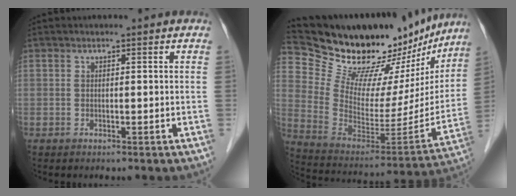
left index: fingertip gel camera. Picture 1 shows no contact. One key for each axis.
{"total": 26.9, "fx": 23.0, "fy": 9.3, "fz": 10.3, "tx": -0.165, "ty": -0.021, "tz": 0.340}